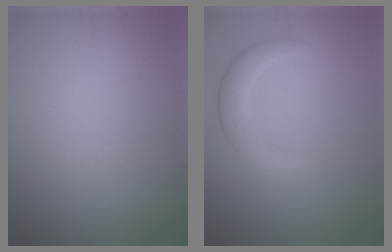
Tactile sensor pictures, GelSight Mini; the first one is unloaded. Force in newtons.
{"total": 2.8, "press": 2.8, "slide": 0.2}